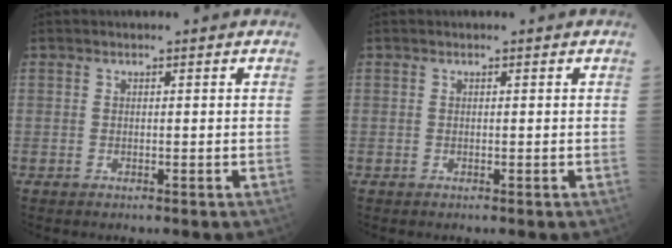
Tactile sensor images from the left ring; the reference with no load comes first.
{"total": 0.0}